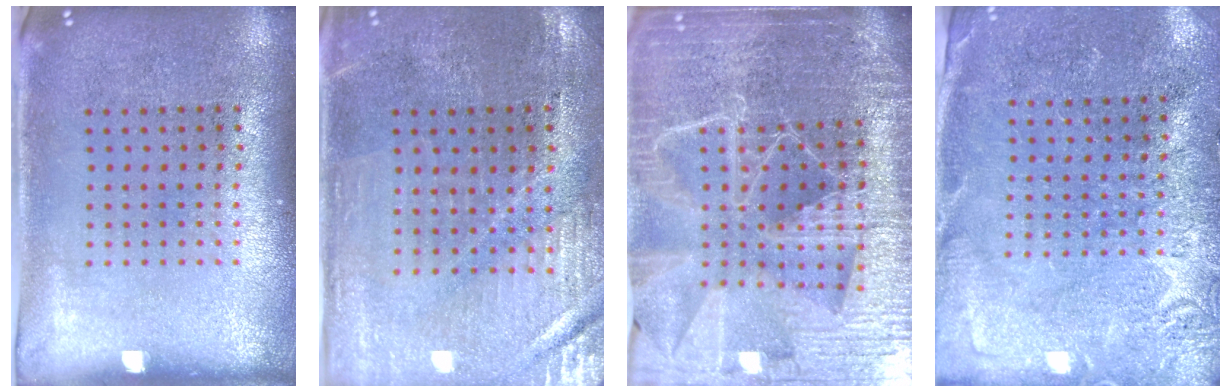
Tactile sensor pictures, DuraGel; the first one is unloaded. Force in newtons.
{"total": 0.9, "press": 0.8, "slide": 0.3}
{"total": 6.3, "press": 5.5, "slide": 3.1}
{"total": 2.7, "press": 2.6, "slide": 0.5}